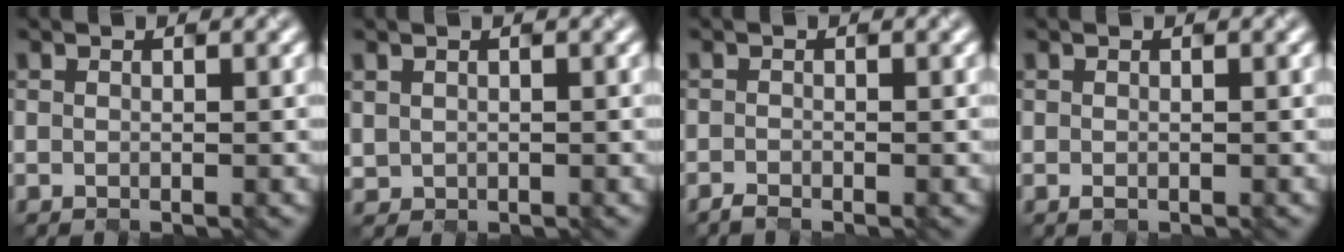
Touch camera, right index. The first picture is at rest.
{"total": 0.5, "force": [0.2, 0.5, -0.1], "torque": [0.000, 0.000, 0.015]}
{"total": 0.8, "force": [-0.8, -0.2, 0.2], "torque": [-0.005, 0.003, -0.013]}
{"total": 0.0}